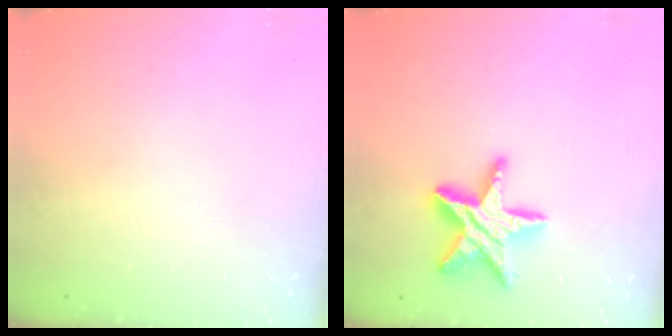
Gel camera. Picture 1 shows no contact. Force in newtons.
{"total": 16.0, "press": 16.0, "slide": 1.0}